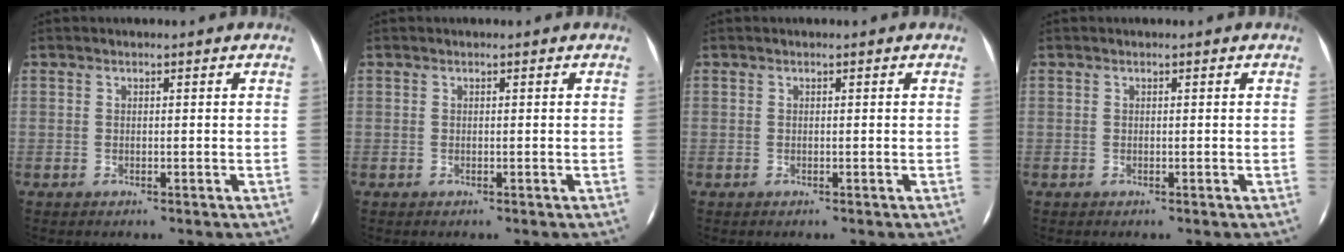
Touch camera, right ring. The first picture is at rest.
{"total": 0.0}
{"total": 0.0}
{"total": 0.0}